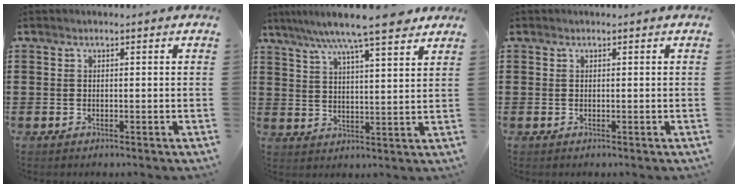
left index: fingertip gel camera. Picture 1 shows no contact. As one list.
[{"total": 9.4, "force": [7.6, 0.8, 5.5], "torque": [-0.112, -0.027, 0.130]}, {"total": 0.0}]